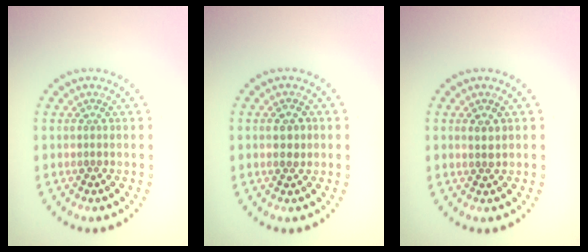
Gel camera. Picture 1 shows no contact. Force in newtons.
{"total": 1.6, "press": 1.6, "slide": 0.2}
{"total": 1.2, "press": 1.0, "slide": 0.6}